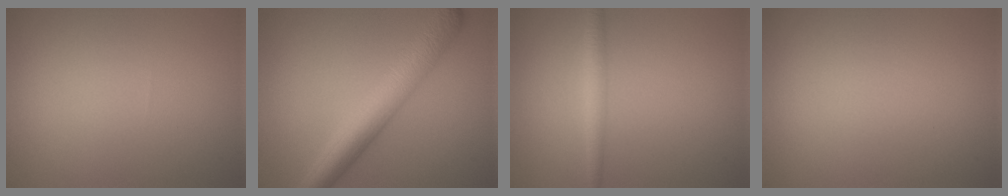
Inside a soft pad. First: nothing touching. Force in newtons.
{"total": 6.4, "press": 6.4, "slide": 0.1}
{"total": 1.9, "press": 1.9, "slide": 0.0}
{"total": 0.0}